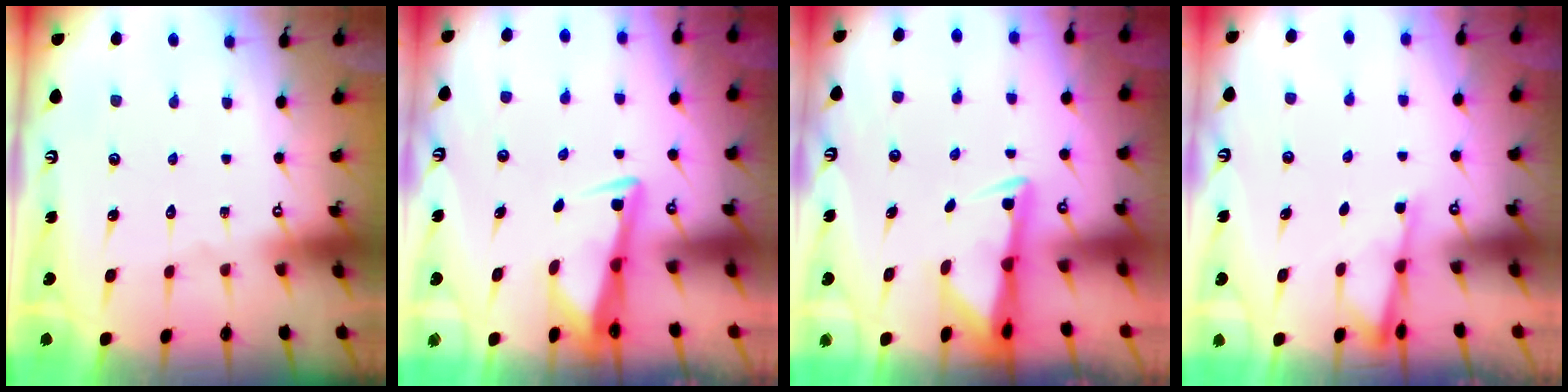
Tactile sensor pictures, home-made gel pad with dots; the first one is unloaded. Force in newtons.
{"total": 3.4, "press": 3.4, "slide": 0.4}
{"total": 3.0, "press": 2.9, "slide": 0.6}
{"total": 2.4, "press": 2.4, "slide": 0.4}